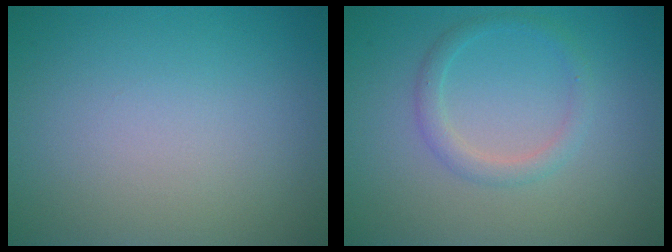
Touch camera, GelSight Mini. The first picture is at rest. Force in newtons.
{"total": 1.9, "press": 1.8, "slide": 0.1}